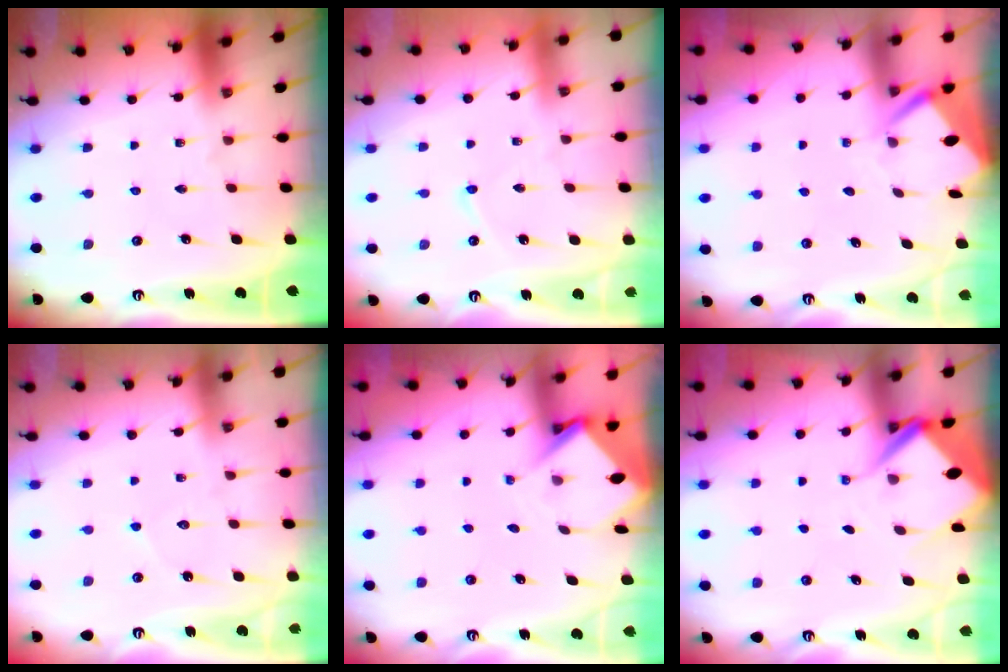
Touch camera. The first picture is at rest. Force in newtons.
{"total": 2.1, "press": 2.1, "slide": 0.2}
{"total": 3.8, "press": 3.8, "slide": 0.3}
{"total": 4.9, "press": 4.9, "slide": 0.6}
{"total": 3.7, "press": 3.7, "slide": 0.3}
{"total": 6.0, "press": 6.0, "slide": 0.7}